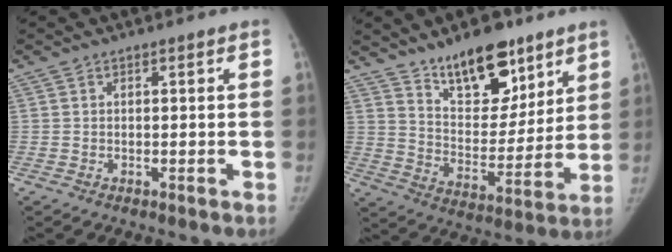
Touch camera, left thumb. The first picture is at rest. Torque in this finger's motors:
{"motor_torque": [0.36, 0.39, -0.13, -0.49, 0.06]}